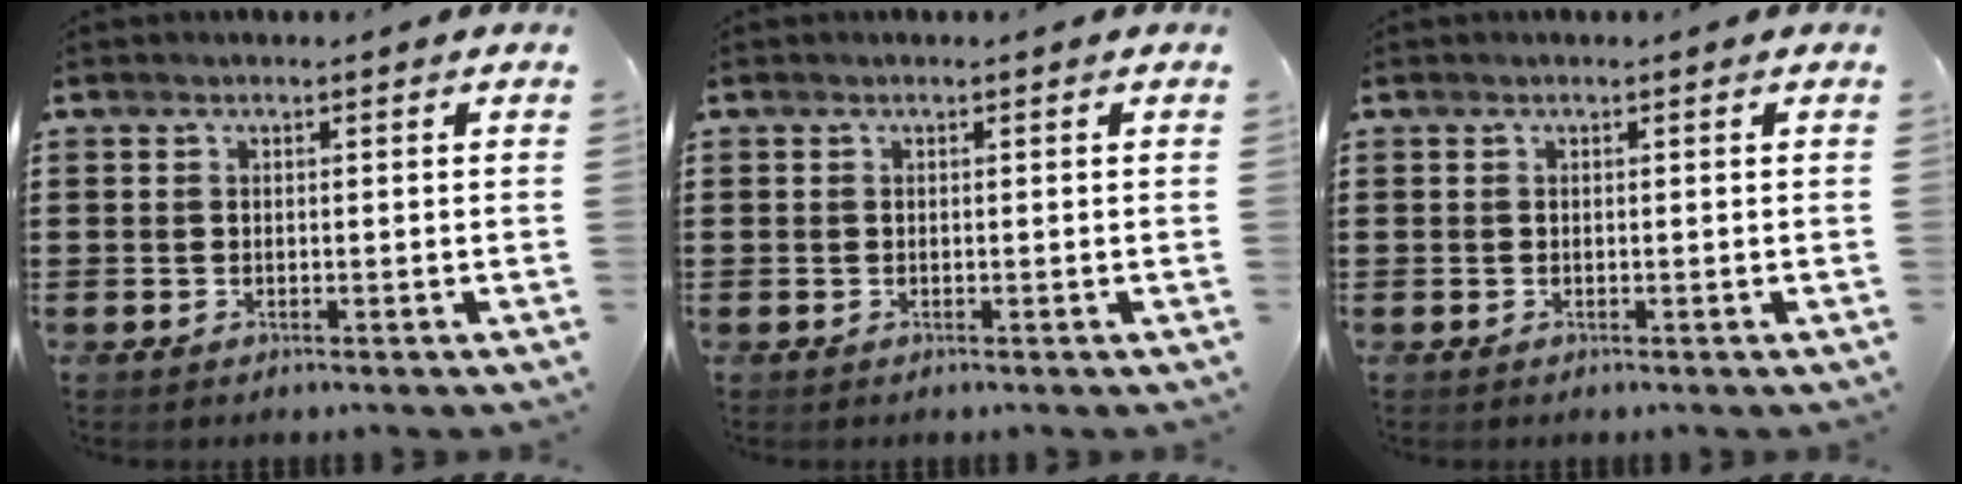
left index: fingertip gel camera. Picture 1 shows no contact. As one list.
[{"total": 0.0}, {"total": 0.0}]